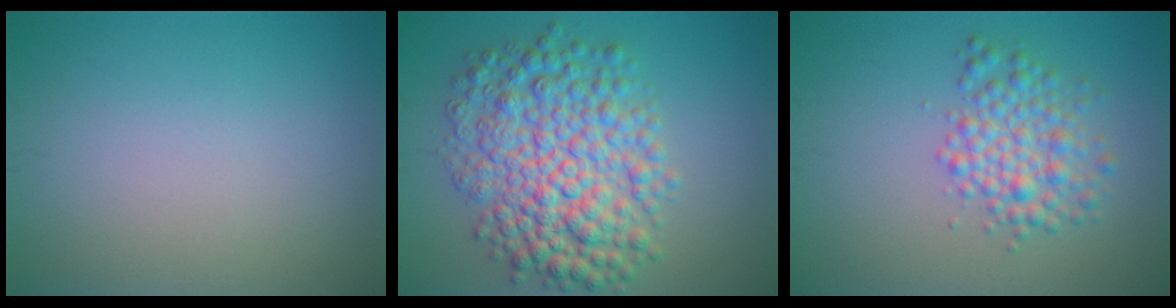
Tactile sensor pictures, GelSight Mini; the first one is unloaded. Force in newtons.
{"total": 8.4, "press": 8.4, "slide": 0.1}
{"total": 3.8, "press": 3.8, "slide": 0.0}